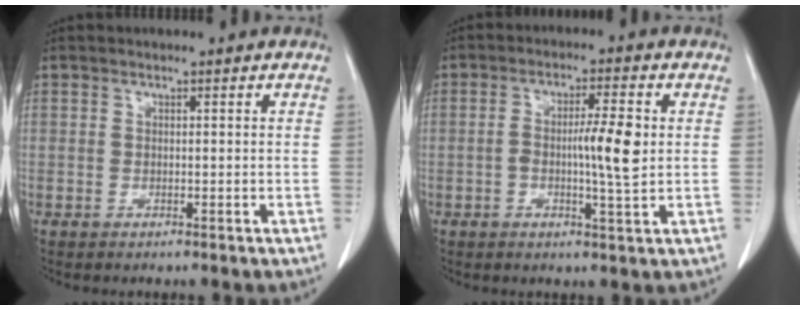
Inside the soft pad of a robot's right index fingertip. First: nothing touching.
{"total": 6.7, "force": [-0.1, 0.5, 6.7], "torque": [-0.116, 0.002, -0.003]}